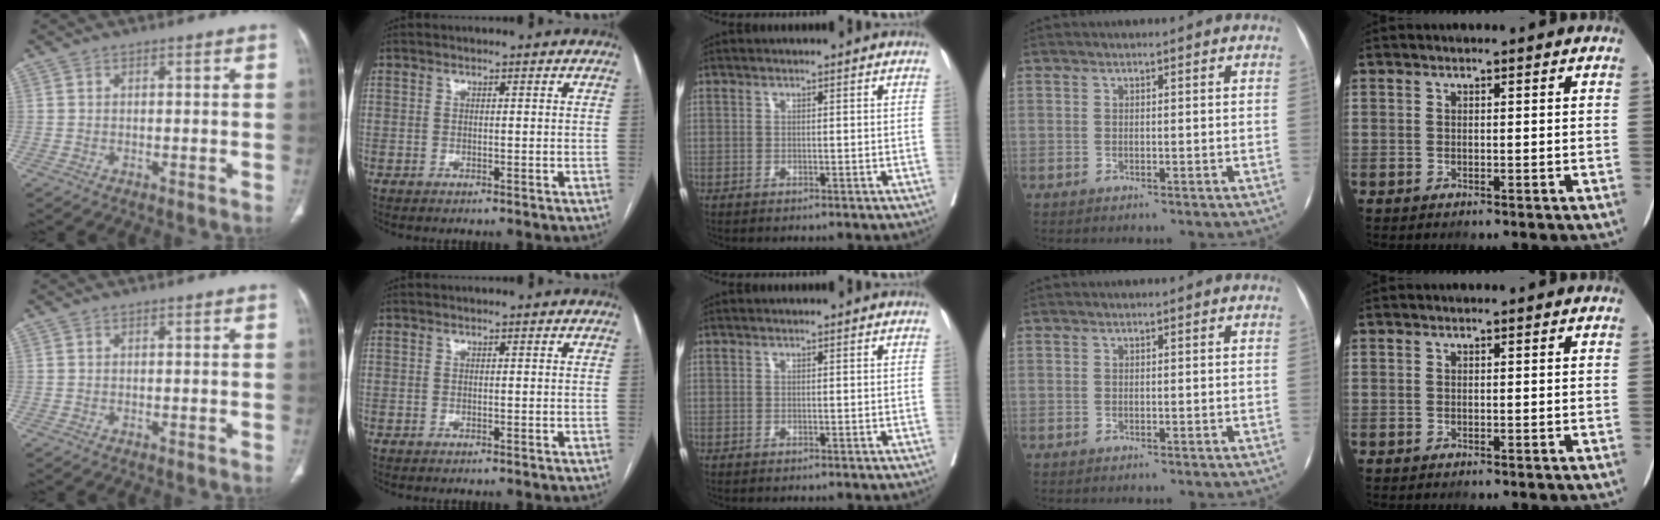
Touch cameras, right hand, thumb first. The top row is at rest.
{}